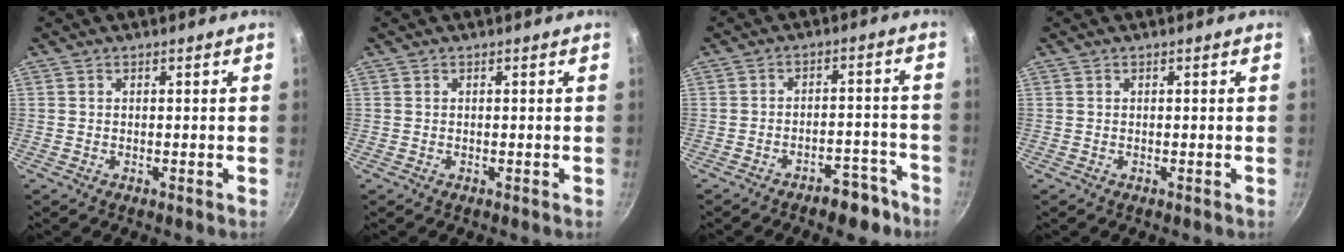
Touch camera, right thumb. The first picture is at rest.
{"total": 0.0}
{"total": 6.9, "force": [-4.9, 3.1, 3.7], "torque": [-0.038, 0.044, -0.070]}
{"total": 0.0}